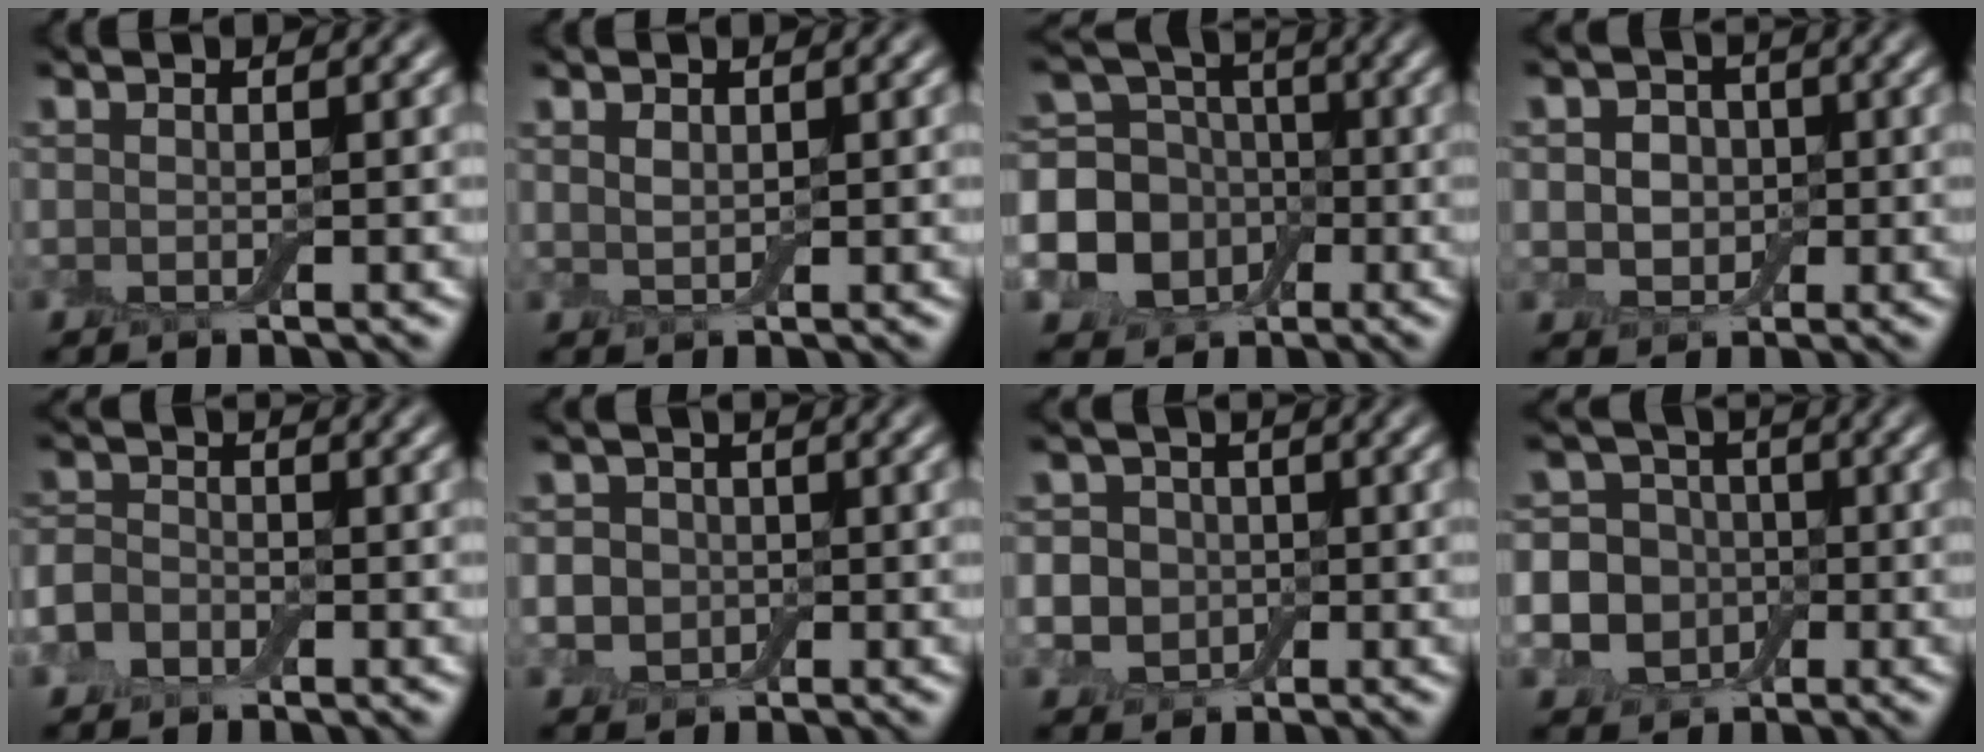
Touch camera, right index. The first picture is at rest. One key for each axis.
{"total": 1.2, "fx": 0.6, "fy": 0.7, "fz": 0.7, "tx": -0.016, "ty": -0.001, "tz": 0.015}
{"total": 8.8, "fx": -1.7, "fy": 7.7, "fz": 4.0, "tx": -0.072, "ty": -0.016, "tz": -0.057}
{"total": 4.1, "fx": 0.2, "fy": 3.4, "fz": 2.1, "tx": -0.025, "ty": 0.009, "tz": -0.022}
{"total": 3.4, "fx": -1.6, "fy": 2.5, "fz": 1.6, "tx": -0.025, "ty": -0.001, "tz": -0.041}
{"total": 4.0, "fx": -0.1, "fy": 3.6, "fz": 1.8, "tx": -0.014, "ty": 0.017, "tz": -0.027}
{"total": 5.3, "fx": -0.4, "fy": 4.8, "fz": 2.2, "tx": -0.021, "ty": 0.023, "tz": -0.039}
{"total": 11.7, "fx": -1.2, "fy": 11.0, "fz": 3.8, "tx": -0.108, "ty": 0.029, "tz": -0.049}